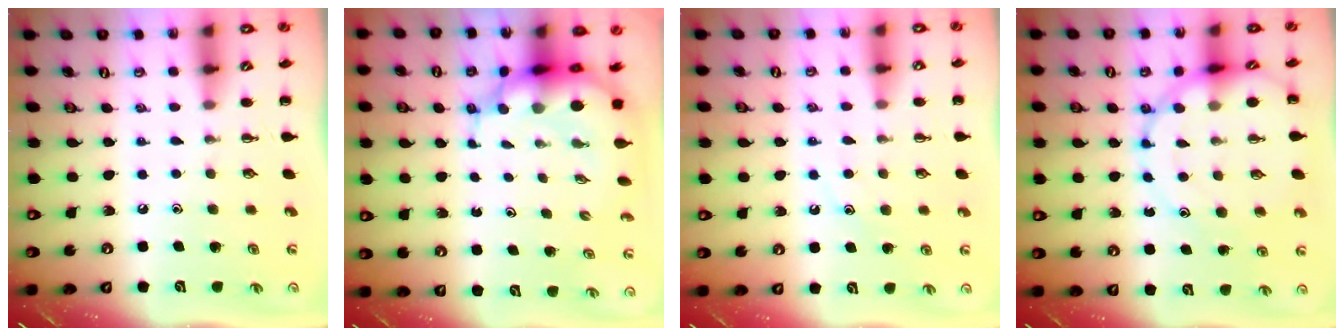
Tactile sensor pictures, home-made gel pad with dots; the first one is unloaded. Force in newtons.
{"total": 8.3, "press": 8.1, "slide": 2.0}
{"total": 9.1, "press": 9.0, "slide": 1.4}
{"total": 13.3, "press": 13.2, "slide": 1.9}